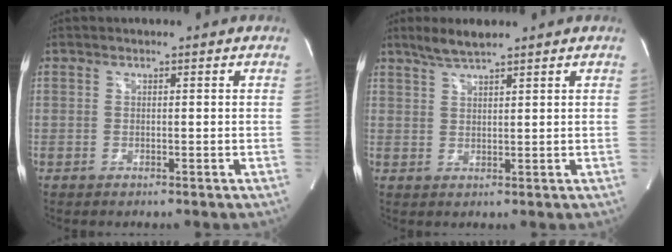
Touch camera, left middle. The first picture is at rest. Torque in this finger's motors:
{"motor_torque": [0.17, -0.04, -0.02, 0.03]}